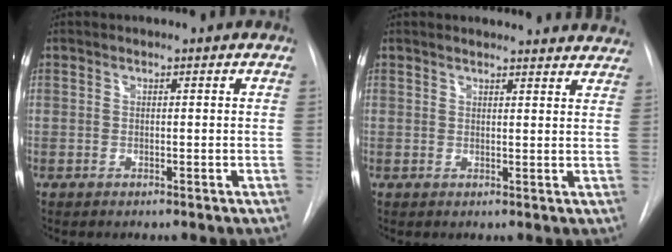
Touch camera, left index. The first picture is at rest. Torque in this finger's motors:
{"motor_torque": [0.88, -1.26, 0.00, 0.00]}